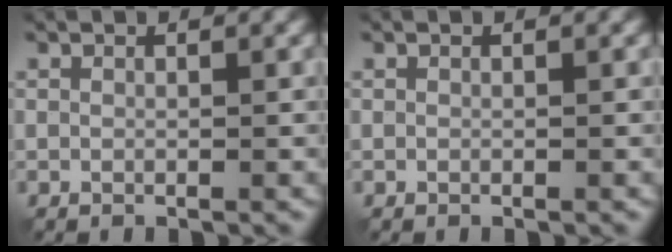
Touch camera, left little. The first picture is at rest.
{"total": 0.0}